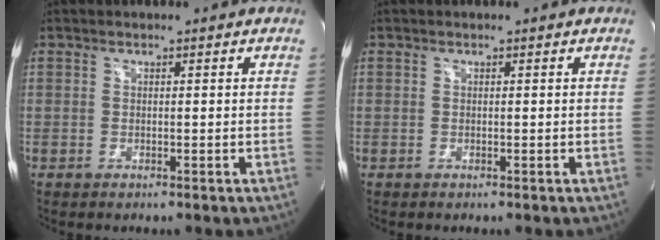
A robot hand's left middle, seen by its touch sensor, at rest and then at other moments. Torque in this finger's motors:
{"motor_torque": [-0.07, -0.07, 0.10, 0.02]}